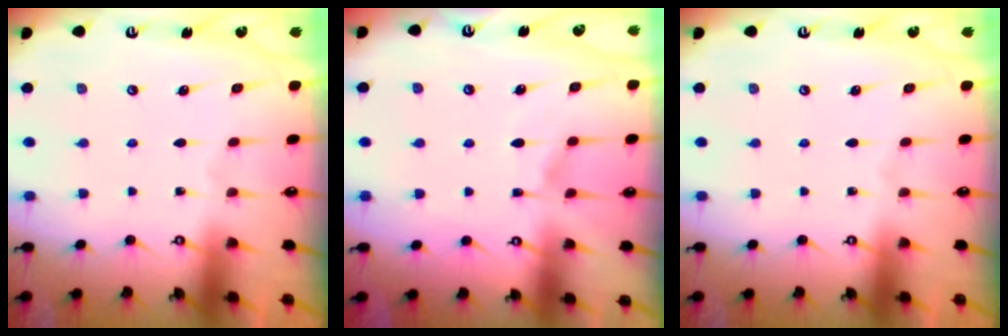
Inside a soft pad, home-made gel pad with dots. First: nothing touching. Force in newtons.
{"total": 5.4, "press": 5.4, "slide": 0.5}
{"total": 0.0}